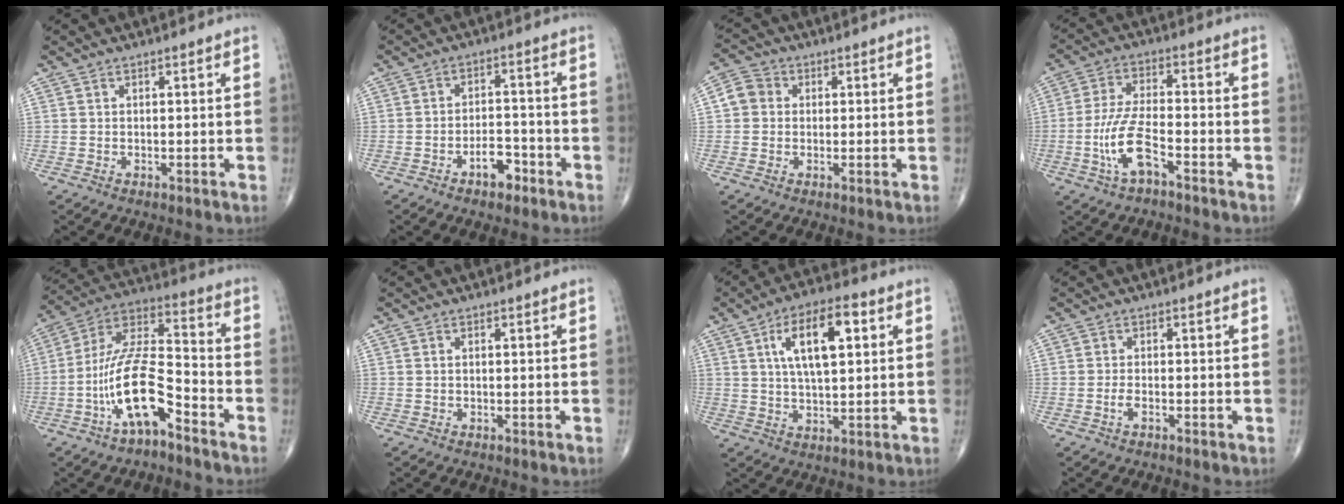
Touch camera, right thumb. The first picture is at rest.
{"total": 5.0, "force": [-2.9, 2.6, 3.1], "torque": [-0.034, 0.029, -0.047]}
{"total": 4.6, "force": [0.3, 4.1, 1.9], "torque": [-0.024, 0.010, -0.003]}
{"total": 8.7, "force": [-3.8, 2.8, 7.4], "torque": [-0.159, 0.027, -0.072]}
{"total": 15.0, "force": [-7.0, 5.3, 12.2], "torque": [-0.236, 0.066, -0.132]}
{"total": 0.0}
{"total": 12.6, "force": [3.8, 5.1, 10.8], "torque": [-0.174, 0.005, 0.061]}
{"total": 1.3, "force": [-0.6, 0.4, 1.1], "torque": [-0.024, 0.002, -0.013]}